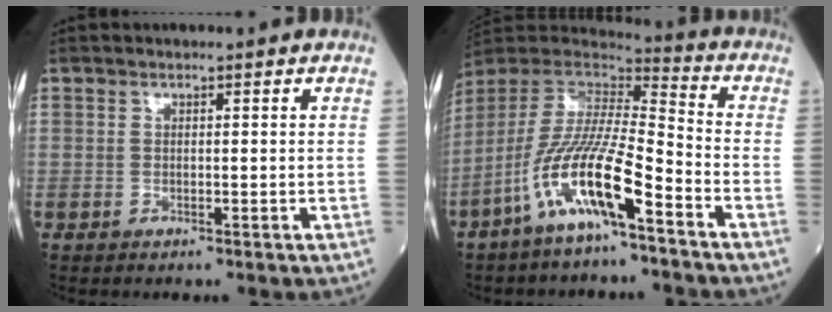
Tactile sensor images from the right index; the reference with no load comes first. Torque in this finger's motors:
{"motor_torque": [1.64, -0.50, 1.05, 0.21]}